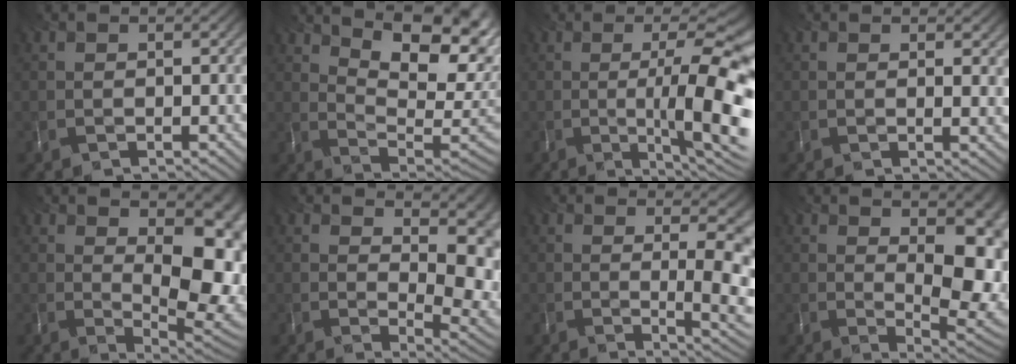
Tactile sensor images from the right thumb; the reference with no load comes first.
{"total": 14.6, "force": [7.7, 6.0, 10.8], "torque": [-0.176, 0.017, 0.126]}
{"total": 13.8, "force": [-1.4, 3.0, 13.3], "torque": [-0.157, -0.002, -0.013]}
{"total": 1.4, "force": [0.8, 0.4, 1.1], "torque": [-0.015, -0.002, 0.015]}
{"total": 14.3, "force": [2.3, 6.9, 12.3], "torque": [-0.140, 0.008, 0.048]}
{"total": 10.1, "force": [4.0, 4.1, 8.4], "torque": [-0.107, 0.000, 0.073]}
{"total": 10.5, "force": [0.9, 3.4, 9.9], "torque": [-0.101, 0.007, 0.021]}
{"total": 12.9, "force": [2.6, 6.1, 11.1], "torque": [-0.128, 0.010, 0.050]}